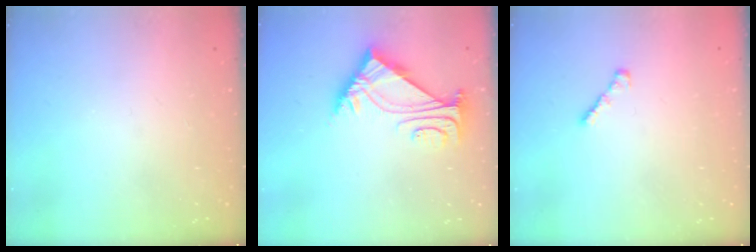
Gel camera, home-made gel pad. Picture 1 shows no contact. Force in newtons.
{"total": 5.8, "press": 5.7, "slide": 1.1}
{"total": 1.3, "press": 1.3, "slide": 0.4}